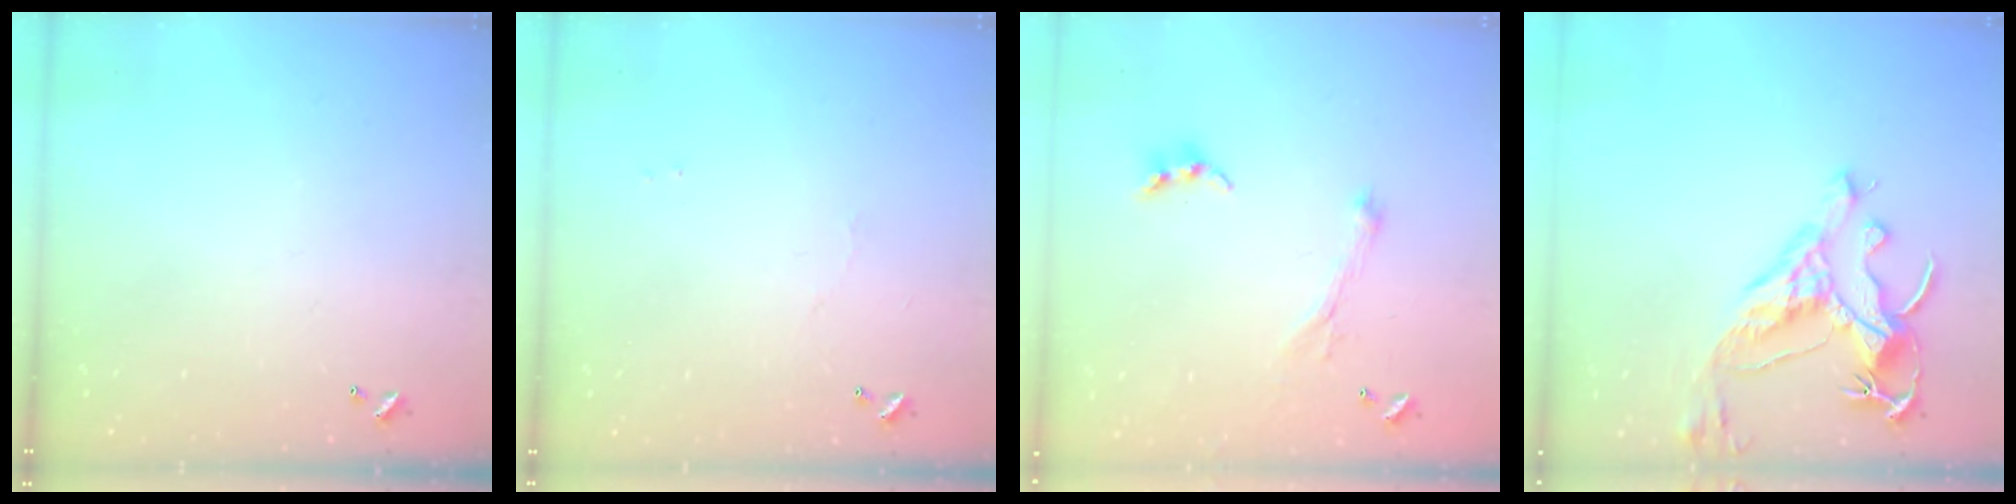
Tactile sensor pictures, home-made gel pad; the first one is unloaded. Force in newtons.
{"total": 1.6, "press": 1.5, "slide": 0.5}
{"total": 0.9, "press": 0.4, "slide": 0.8}
{"total": 7.3, "press": 7.2, "slide": 1.6}